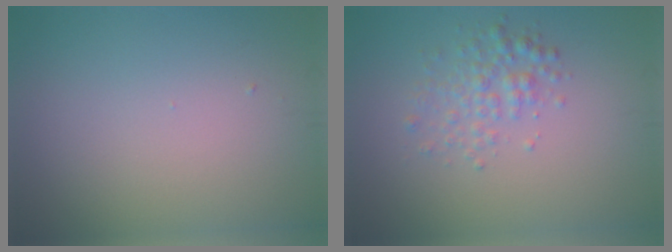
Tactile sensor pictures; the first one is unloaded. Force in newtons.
{"total": 2.5, "press": 2.5, "slide": 0.1}